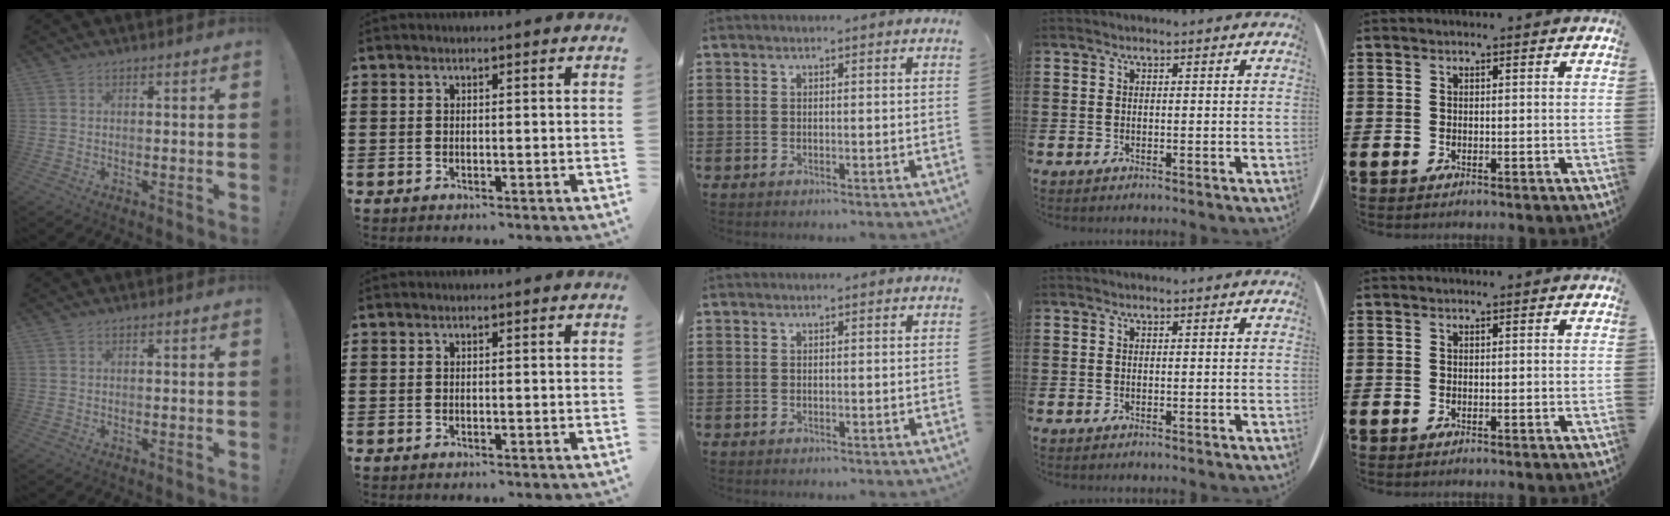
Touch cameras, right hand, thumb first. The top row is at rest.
{}